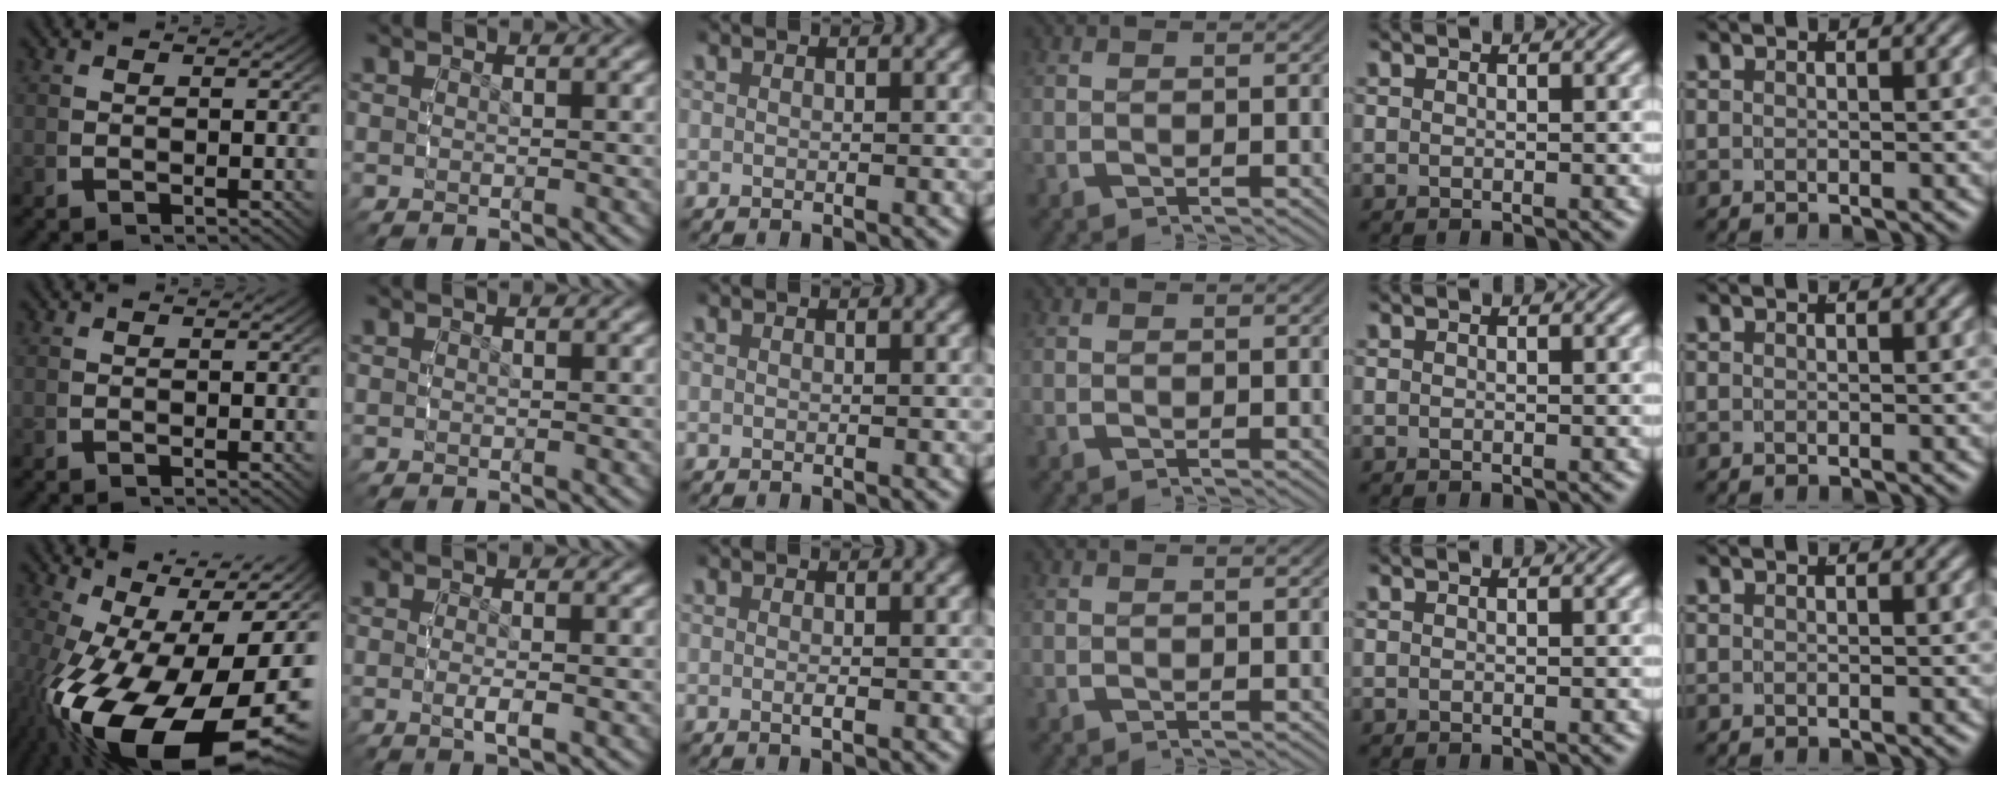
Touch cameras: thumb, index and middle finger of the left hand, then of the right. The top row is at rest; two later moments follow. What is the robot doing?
{"motion": "grasp_and_lifting", "object": "camera"}